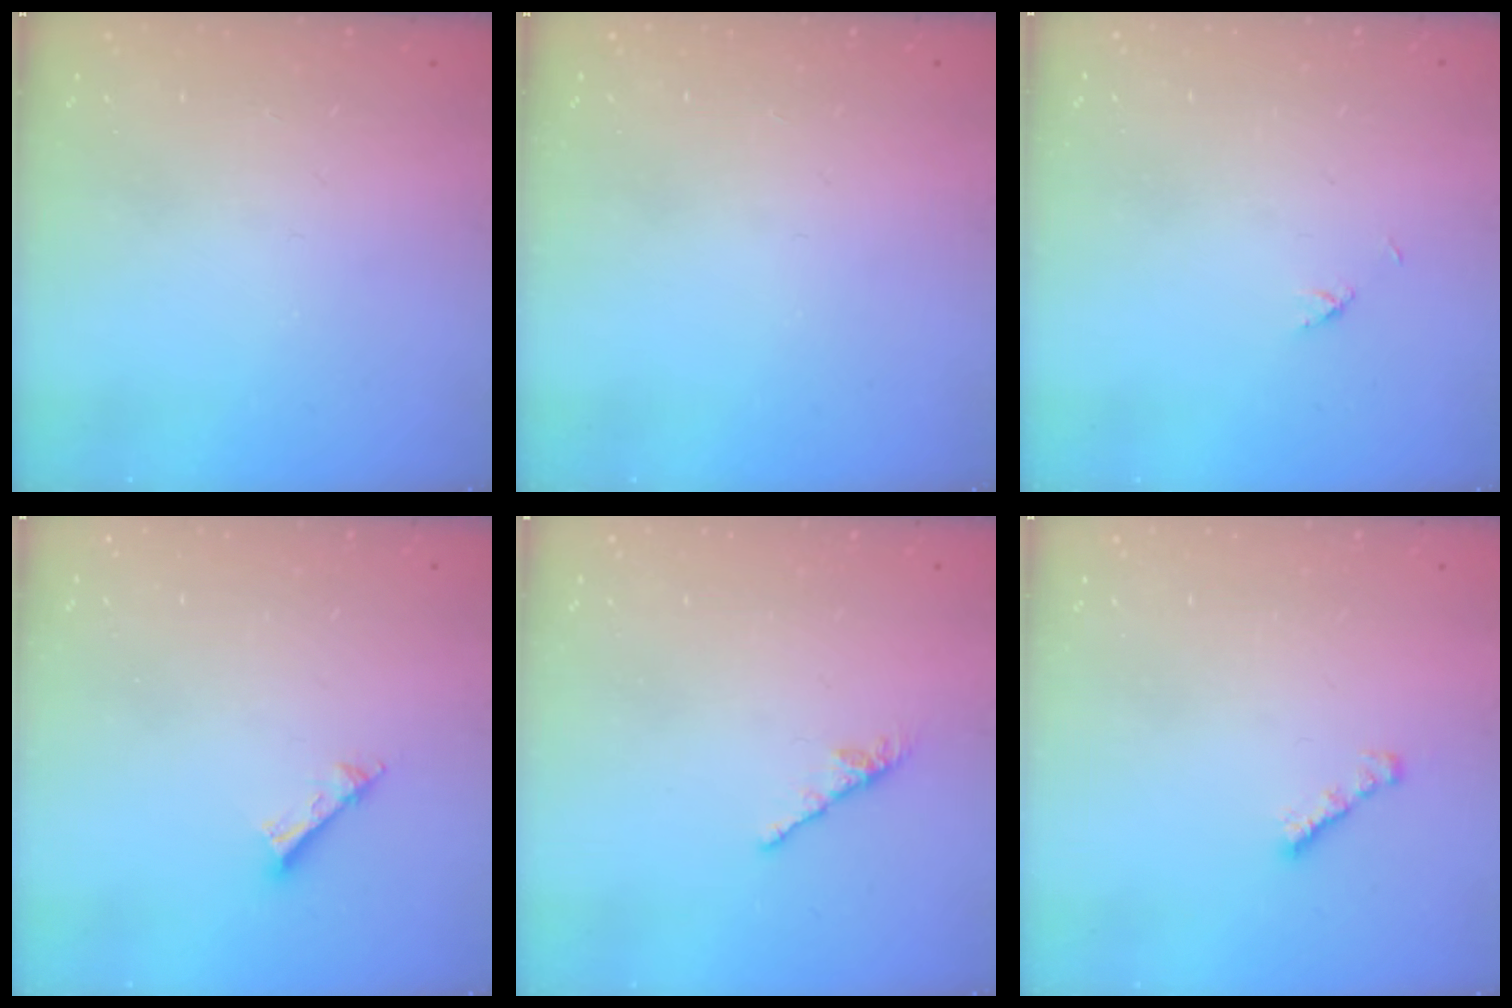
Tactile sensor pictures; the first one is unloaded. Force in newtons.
{"total": 0.0}
{"total": 2.1, "press": 2.1, "slide": 0.3}
{"total": 3.6, "press": 3.6, "slide": 0.2}
{"total": 0.0}
{"total": 1.6, "press": 1.5, "slide": 0.4}